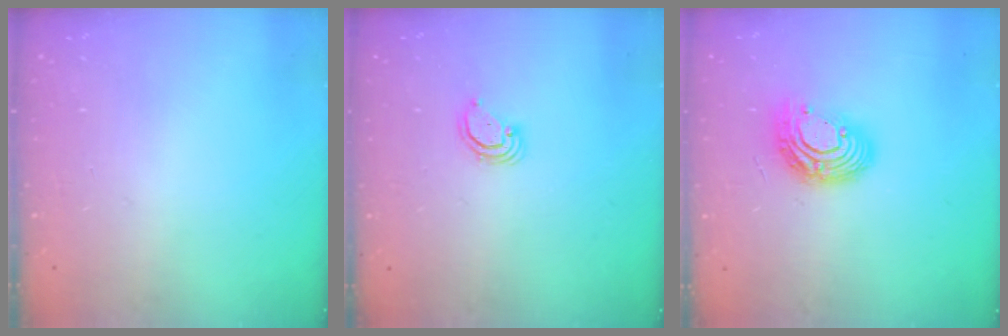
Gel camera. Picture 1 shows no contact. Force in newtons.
{"total": 3.1, "press": 3.1, "slide": 0.2}
{"total": 12.3, "press": 12.3, "slide": 1.0}